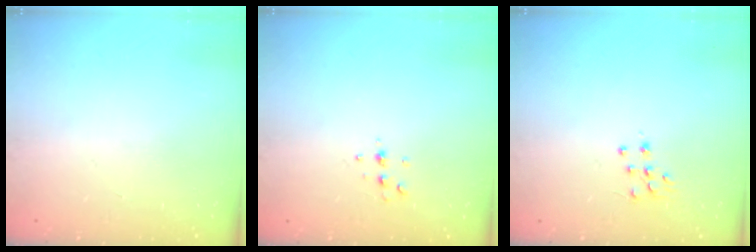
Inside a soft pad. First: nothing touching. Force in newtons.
{"total": 4.7, "press": 4.6, "slide": 1.0}
{"total": 7.0, "press": 7.0, "slide": 0.3}